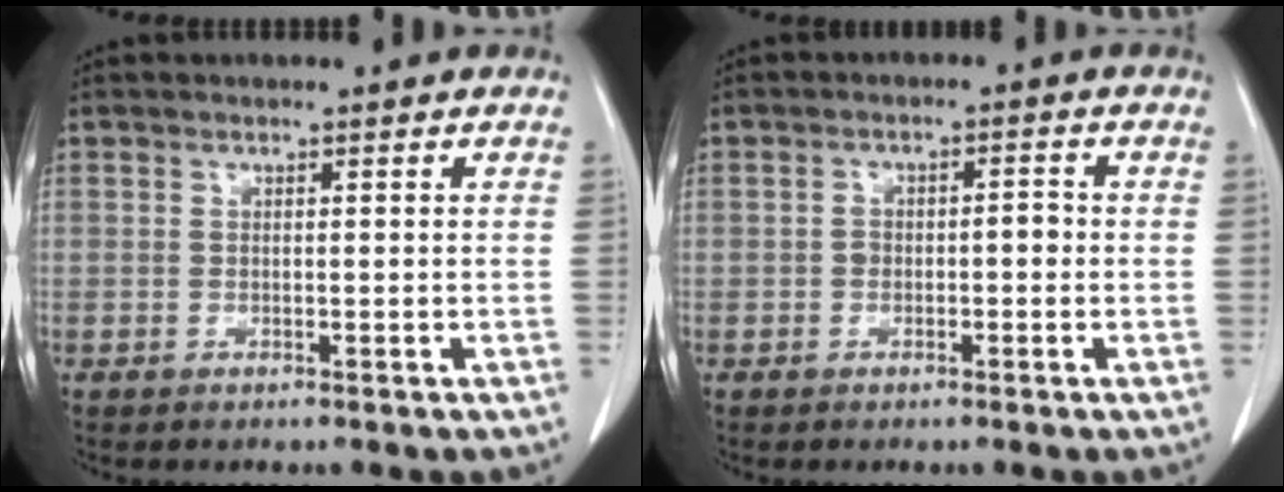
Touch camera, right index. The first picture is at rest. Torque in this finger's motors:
{"motor_torque": [0.46, -0.25, 0.01, 0.04]}